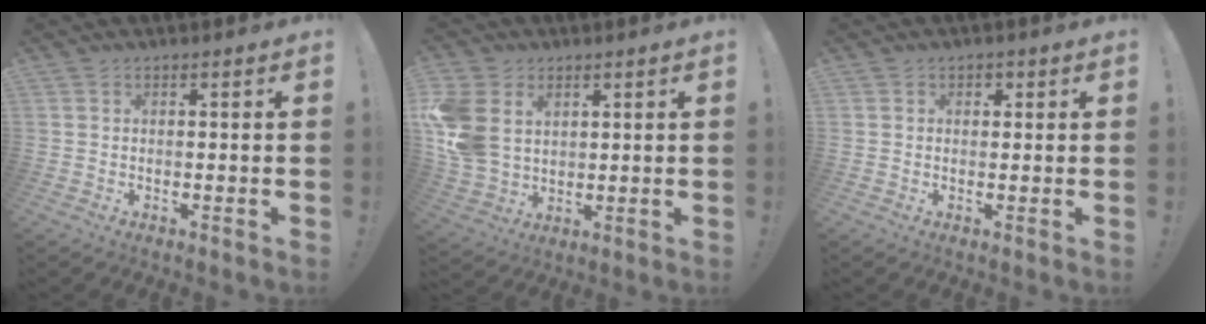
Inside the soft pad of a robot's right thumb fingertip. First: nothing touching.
{"total": 13.4, "force": [3.7, 10.6, 7.3], "torque": [-0.151, -0.016, 0.076]}
{"total": 1.4, "force": [0.3, 1.2, 0.7], "torque": [0.003, -0.002, 0.001]}